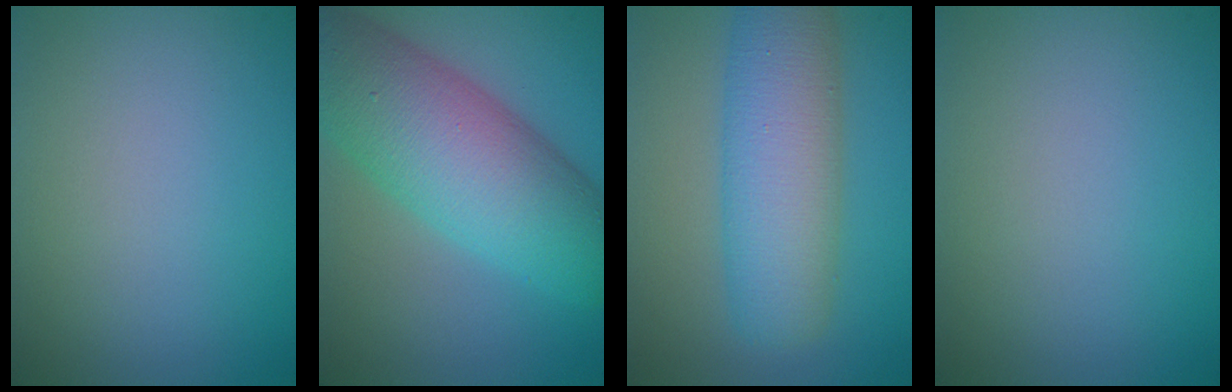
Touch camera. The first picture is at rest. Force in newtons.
{"total": 11.3, "press": 11.3, "slide": 0.4}
{"total": 7.6, "press": 7.6, "slide": 0.2}
{"total": 0.0}